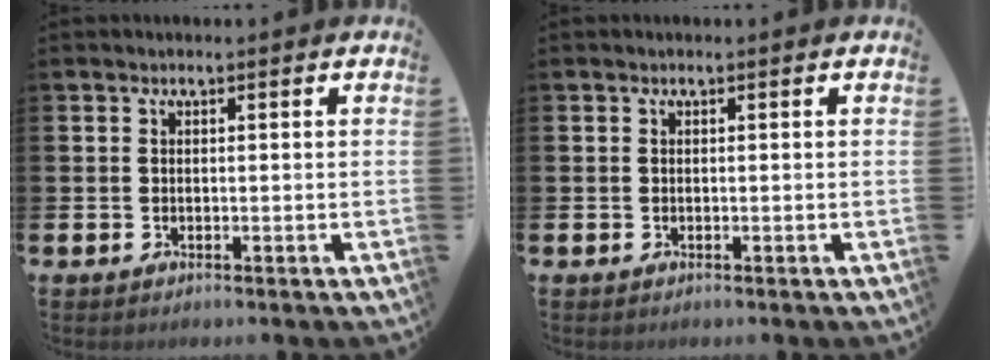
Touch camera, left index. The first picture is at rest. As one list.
[{"total": 0.0}]